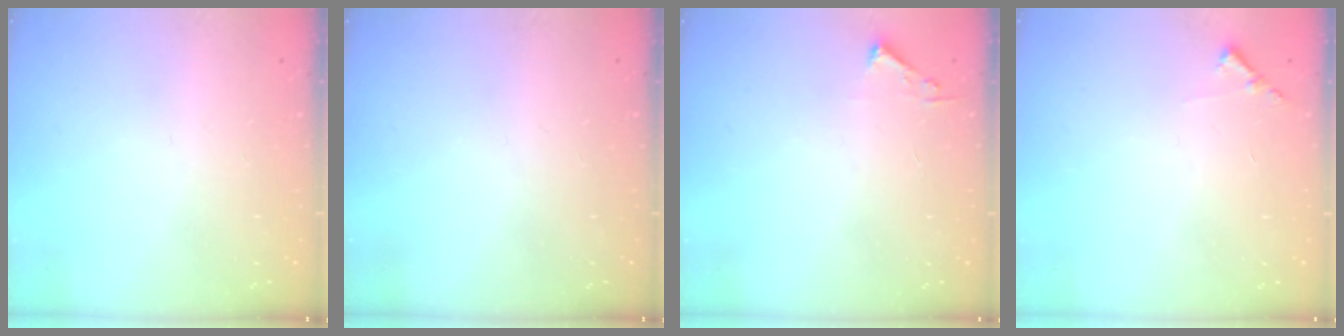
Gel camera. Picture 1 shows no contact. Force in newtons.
{"total": 0.0}
{"total": 2.4, "press": 2.4, "slide": 0.3}
{"total": 5.8, "press": 5.8, "slide": 0.4}